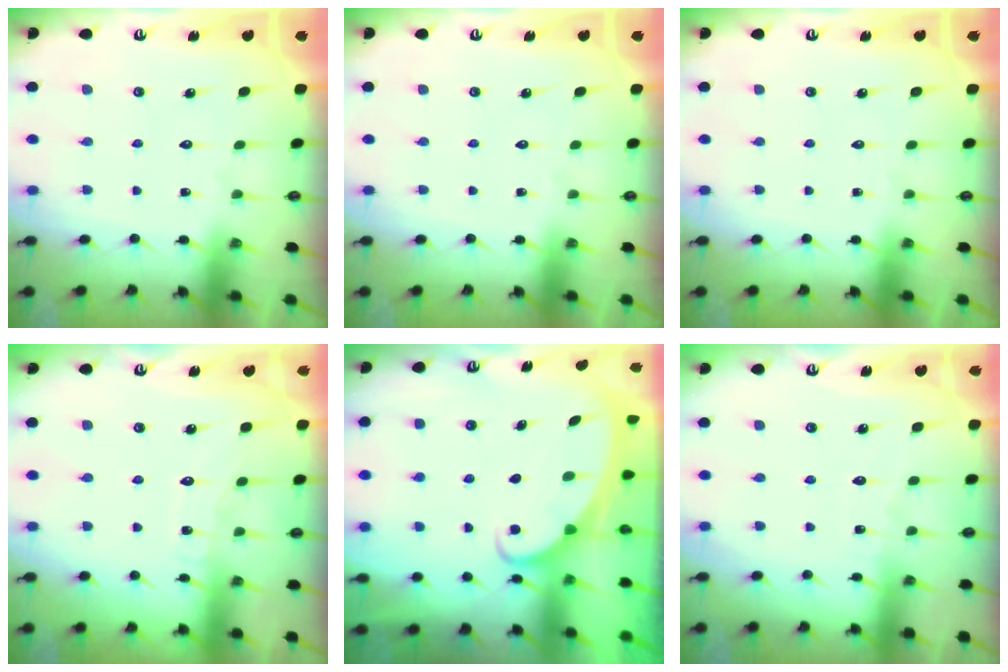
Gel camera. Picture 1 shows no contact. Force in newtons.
{"total": 0.0}
{"total": 0.0}
{"total": 5.7, "press": 5.7, "slide": 0.6}
{"total": 2.5, "press": 2.4, "slide": 0.4}
{"total": 2.7, "press": 2.7, "slide": 0.3}